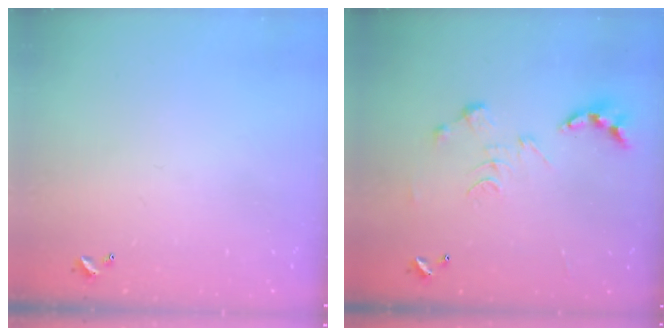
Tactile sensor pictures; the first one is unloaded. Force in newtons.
{"total": 0.0}